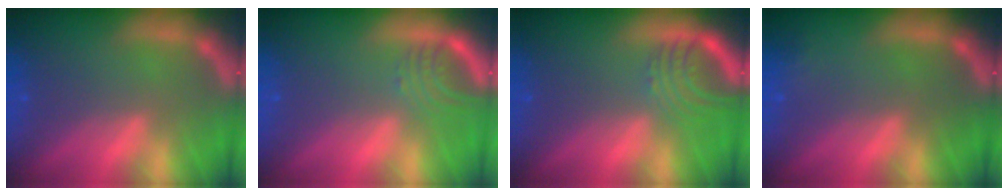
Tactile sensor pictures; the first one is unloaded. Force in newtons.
{"total": 3.0}
{"total": 4.5}
{"total": 0.9}